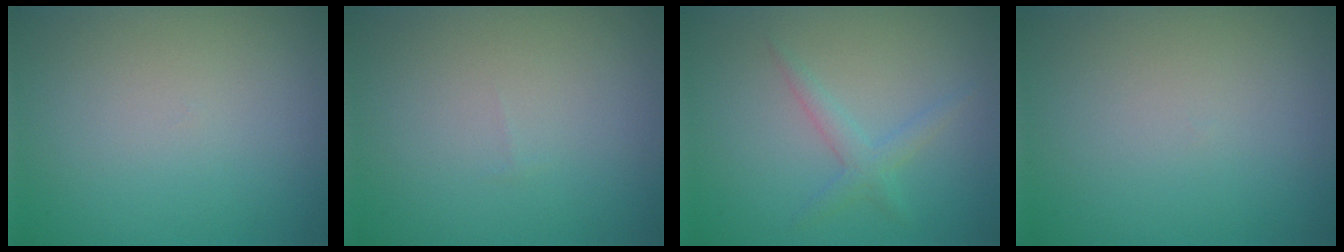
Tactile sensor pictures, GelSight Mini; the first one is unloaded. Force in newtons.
{"total": 0.0}
{"total": 1.7, "press": 1.7, "slide": 0.1}
{"total": 0.0}